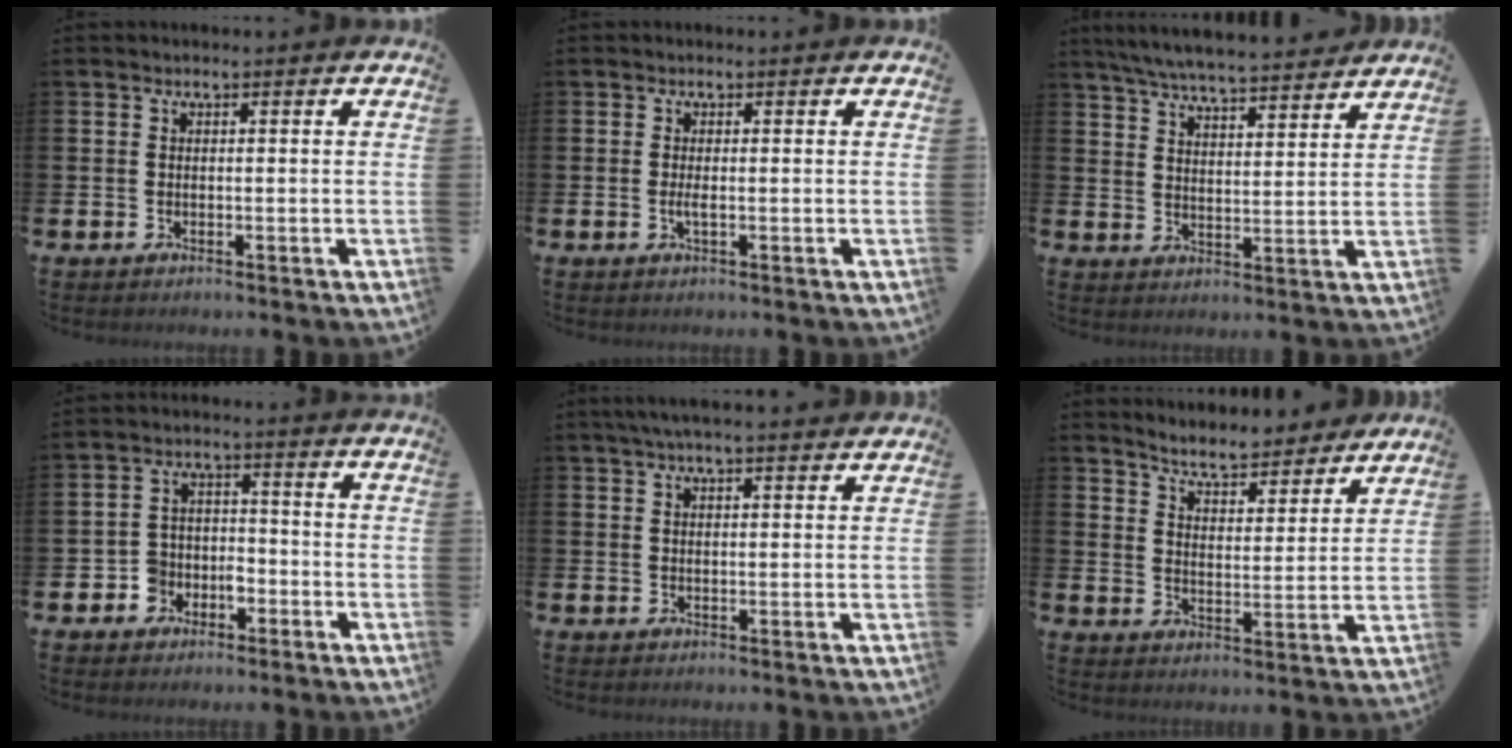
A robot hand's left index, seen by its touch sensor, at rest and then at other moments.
{"total": 1.1, "force": [-0.2, 0.2, 1.1], "torque": [-0.026, 0.001, -0.003]}
{"total": 6.4, "force": [6.3, 0.3, 1.5], "torque": [-0.048, -0.042, 0.110]}
{"total": 3.9, "force": [-2.5, 2.9, 0.4], "torque": [-0.026, 0.009, -0.053]}
{"total": 3.4, "force": [3.0, 0.2, 1.6], "torque": [-0.038, -0.003, 0.054]}
{"total": 6.0, "force": [5.9, 0.9, 1.1], "torque": [-0.044, -0.043, 0.099]}